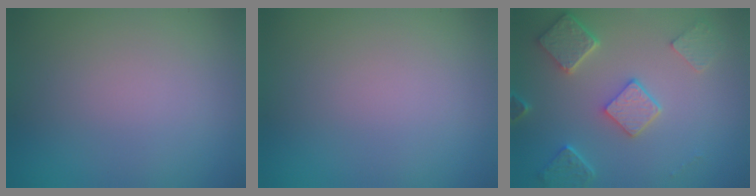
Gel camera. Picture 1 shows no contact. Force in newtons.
{"total": 0.0}
{"total": 4.9, "press": 3.9, "slide": 2.8}